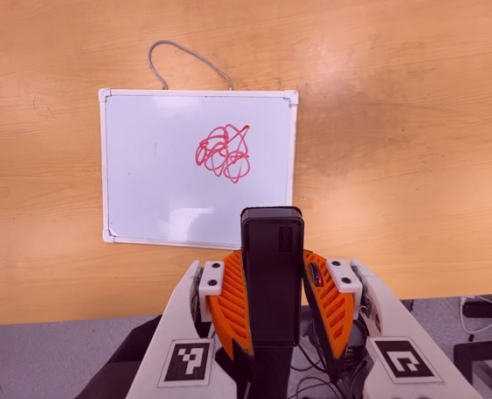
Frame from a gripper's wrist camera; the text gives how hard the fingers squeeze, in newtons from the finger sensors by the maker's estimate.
{"total": 4.1, "left": 2.9, "right": 5.4}